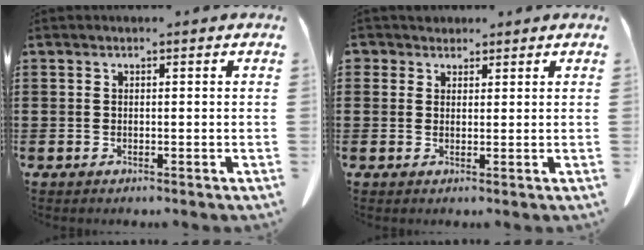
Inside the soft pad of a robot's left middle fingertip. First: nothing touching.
{"total": 2.1, "force": [1.7, 1.2, 0.2], "torque": [-0.010, 0.006, 0.033]}